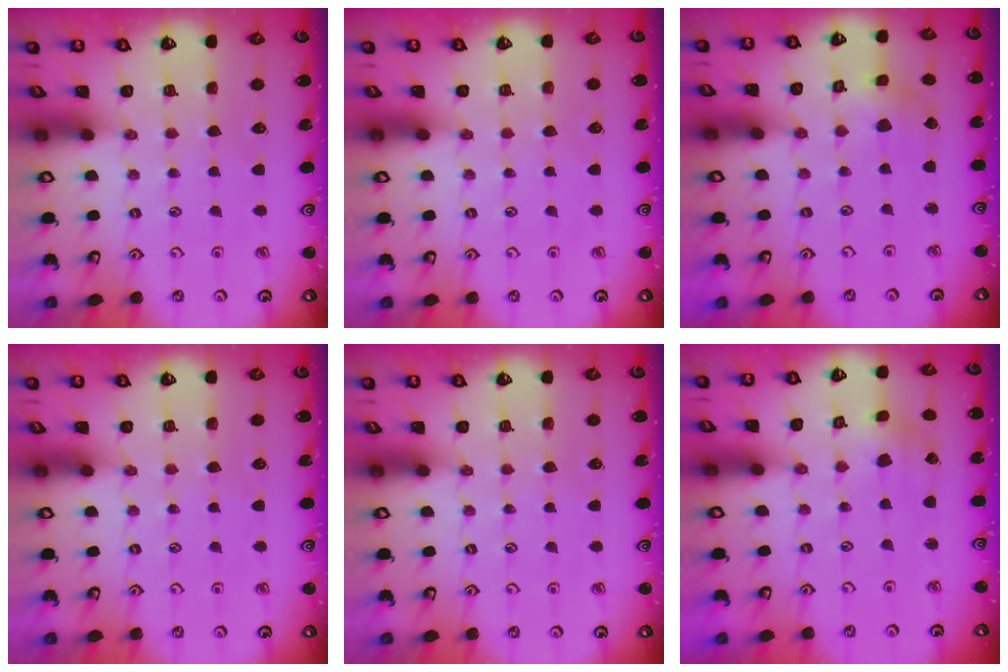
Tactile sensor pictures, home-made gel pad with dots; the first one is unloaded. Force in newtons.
{"total": 0.0}
{"total": 2.9, "press": 2.9, "slide": 0.3}
{"total": 0.0}
{"total": 0.0}
{"total": 2.7, "press": 2.6, "slide": 0.3}